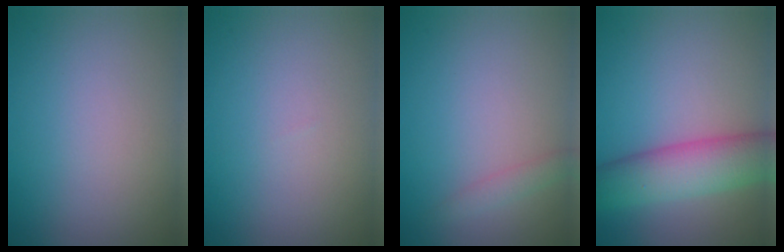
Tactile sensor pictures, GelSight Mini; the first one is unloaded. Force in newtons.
{"total": 0.0}
{"total": 1.2, "press": 1.2, "slide": 0.2}
{"total": 6.9, "press": 6.9, "slide": 0.1}